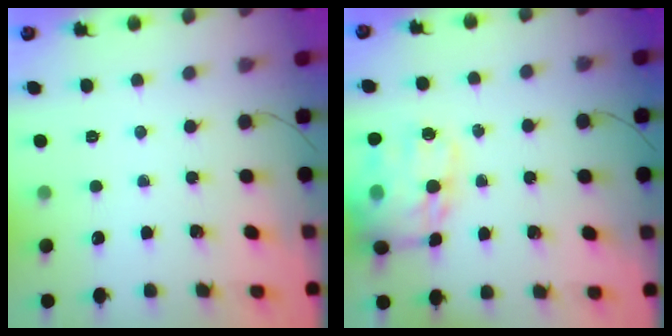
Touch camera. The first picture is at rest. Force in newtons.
{"total": 19.7, "press": 19.4, "slide": 3.6}